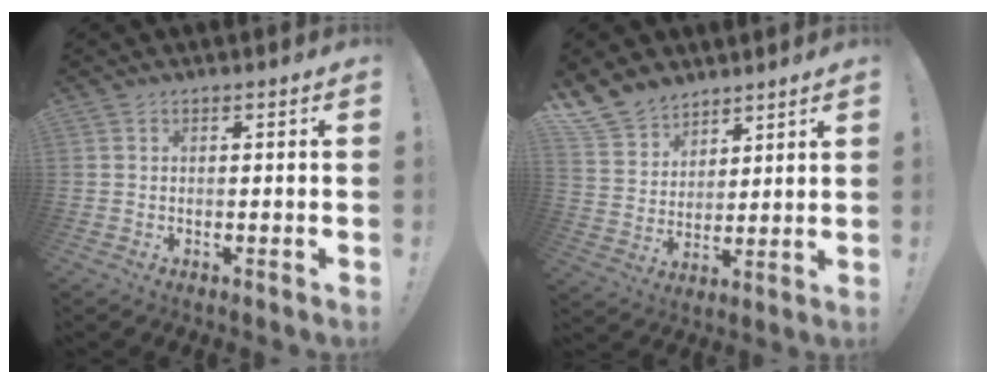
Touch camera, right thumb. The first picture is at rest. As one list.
[{"total": 10.9, "force": [8.5, 6.5, 2.0], "torque": [-0.047, -0.063, 0.169]}]